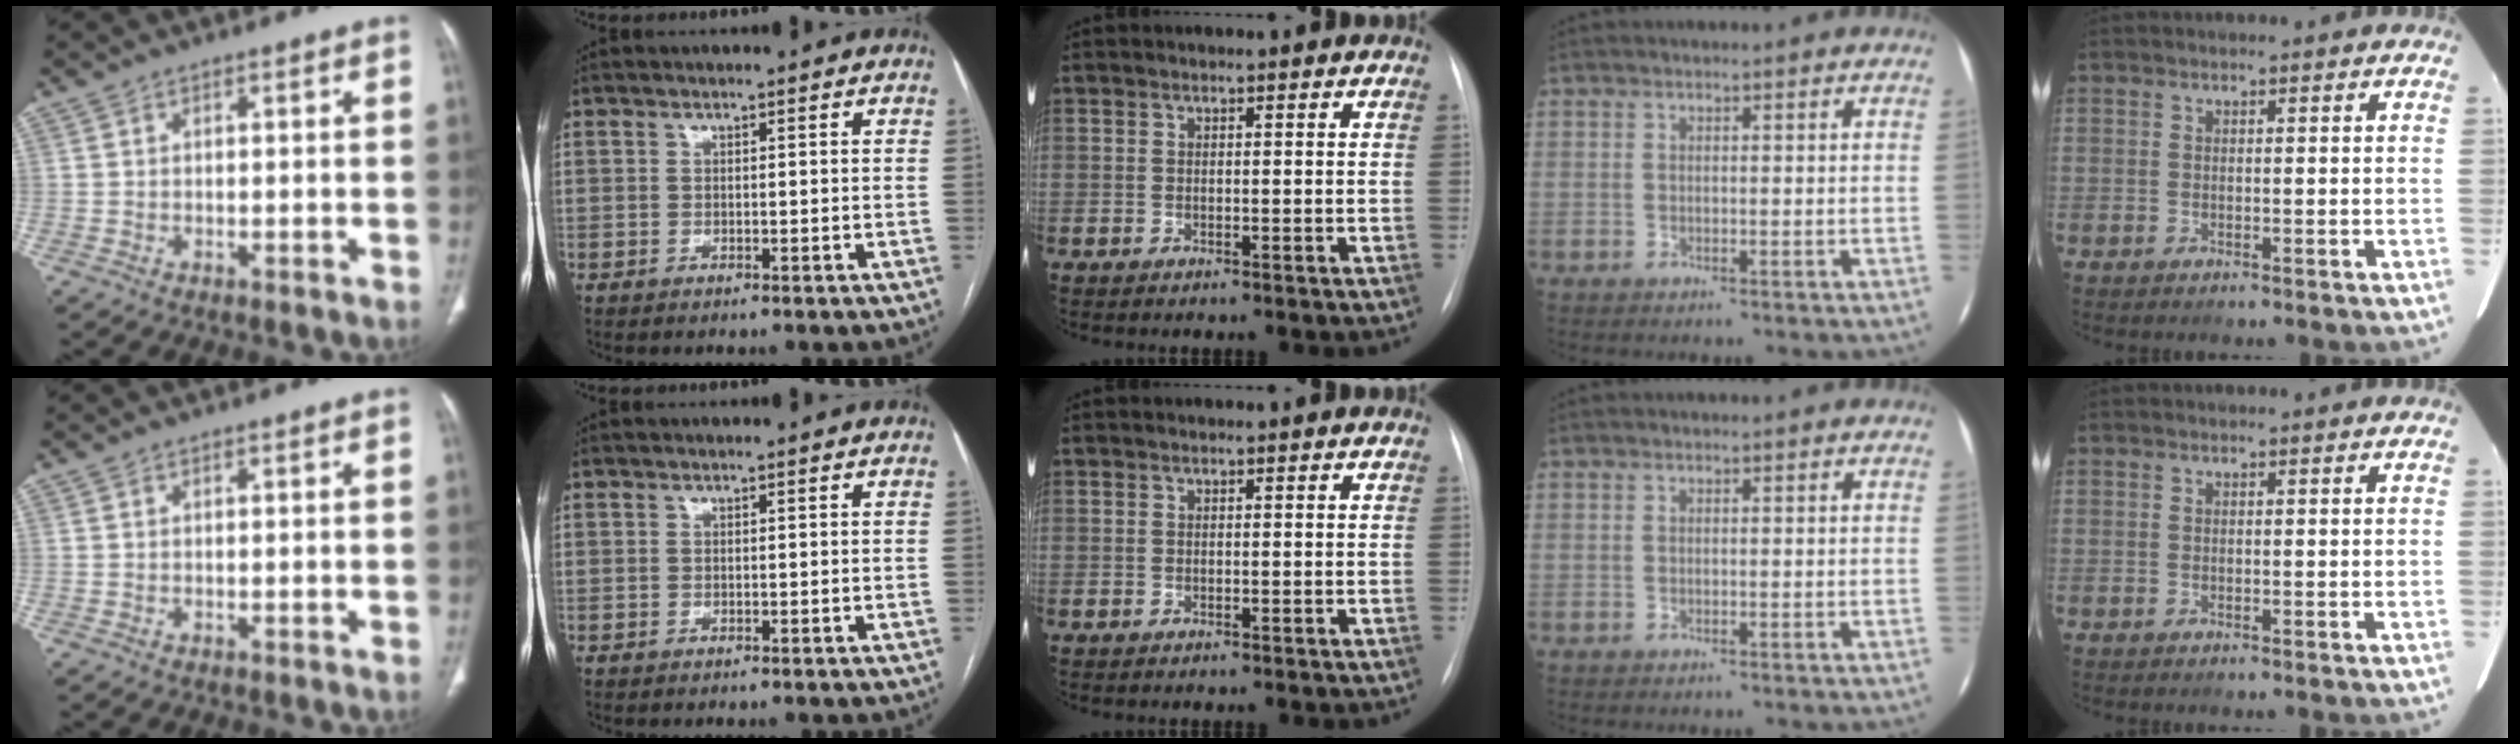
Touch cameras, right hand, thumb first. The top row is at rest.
{}